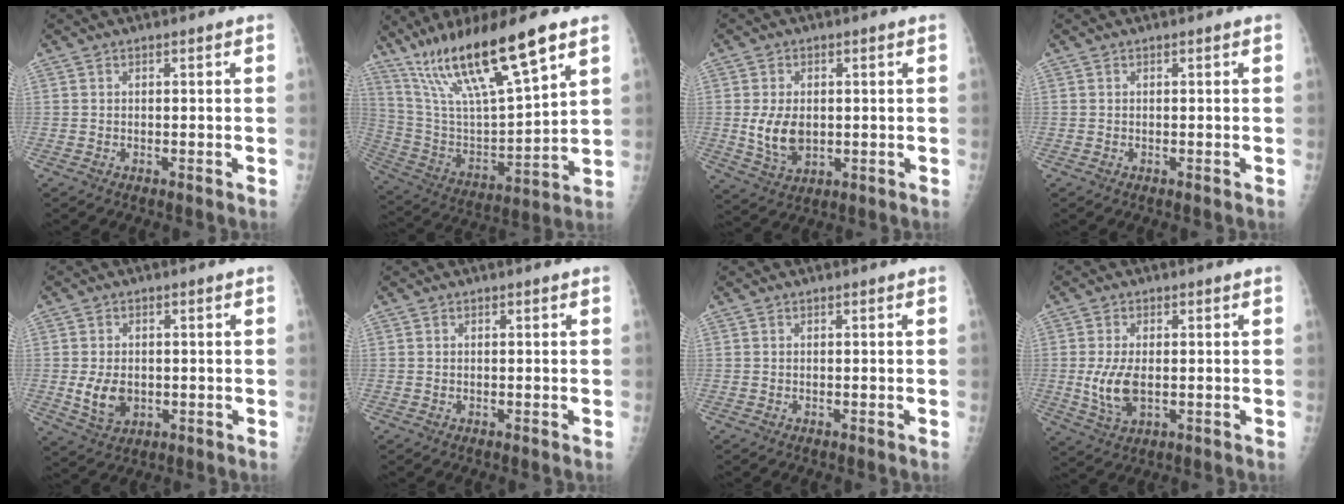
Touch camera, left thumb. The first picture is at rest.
{"total": 23.2, "force": [14.8, 4.3, 17.4], "torque": [-0.313, -0.045, 0.277]}
{"total": 7.4, "force": [0.0, 5.0, 5.5], "torque": [-0.092, -0.008, 0.012]}
{"total": 0.0}
{"total": 6.2, "force": [-0.6, 4.5, 4.2], "torque": [-0.064, -0.006, 0.000]}
{"total": 0.0}
{"total": 0.0}
{"total": 6.9, "force": [-0.4, 3.7, 5.8], "torque": [-0.124, -0.008, -0.002]}